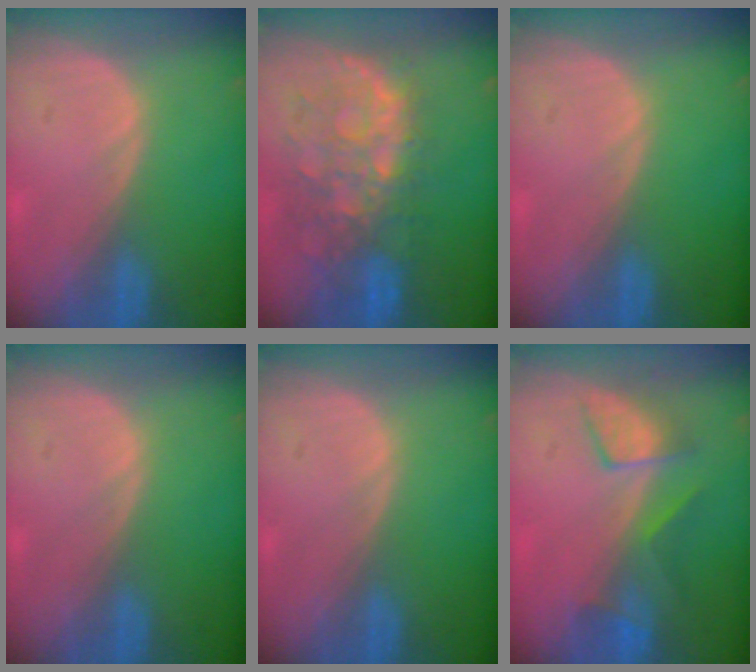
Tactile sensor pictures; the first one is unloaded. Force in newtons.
{"total": 10.6, "press": 9.5, "slide": 4.9}
{"total": 0.0}
{"total": 0.0}
{"total": 0.0}
{"total": 5.5, "press": 5.4, "slide": 1.1}